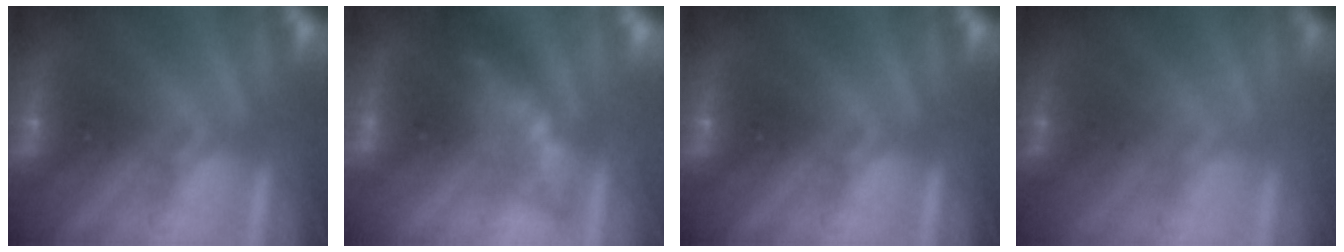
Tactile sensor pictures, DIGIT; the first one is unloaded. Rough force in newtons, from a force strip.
{"total": 3.6}
{"total": 0.0}
{"total": 1.2}